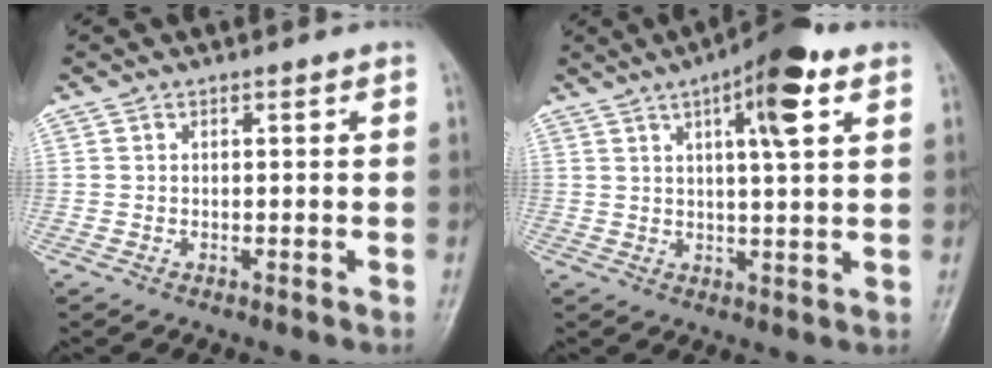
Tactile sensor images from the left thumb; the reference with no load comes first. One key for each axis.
{"total": 11.1, "fx": 5.1, "fy": 2.6, "fz": 9.5, "tx": -0.137, "ty": -0.003, "tz": 0.073}